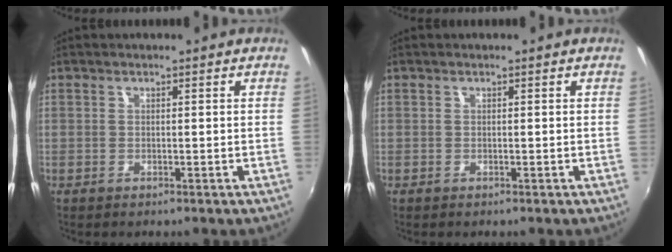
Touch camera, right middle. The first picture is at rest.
{"total": 0.0}